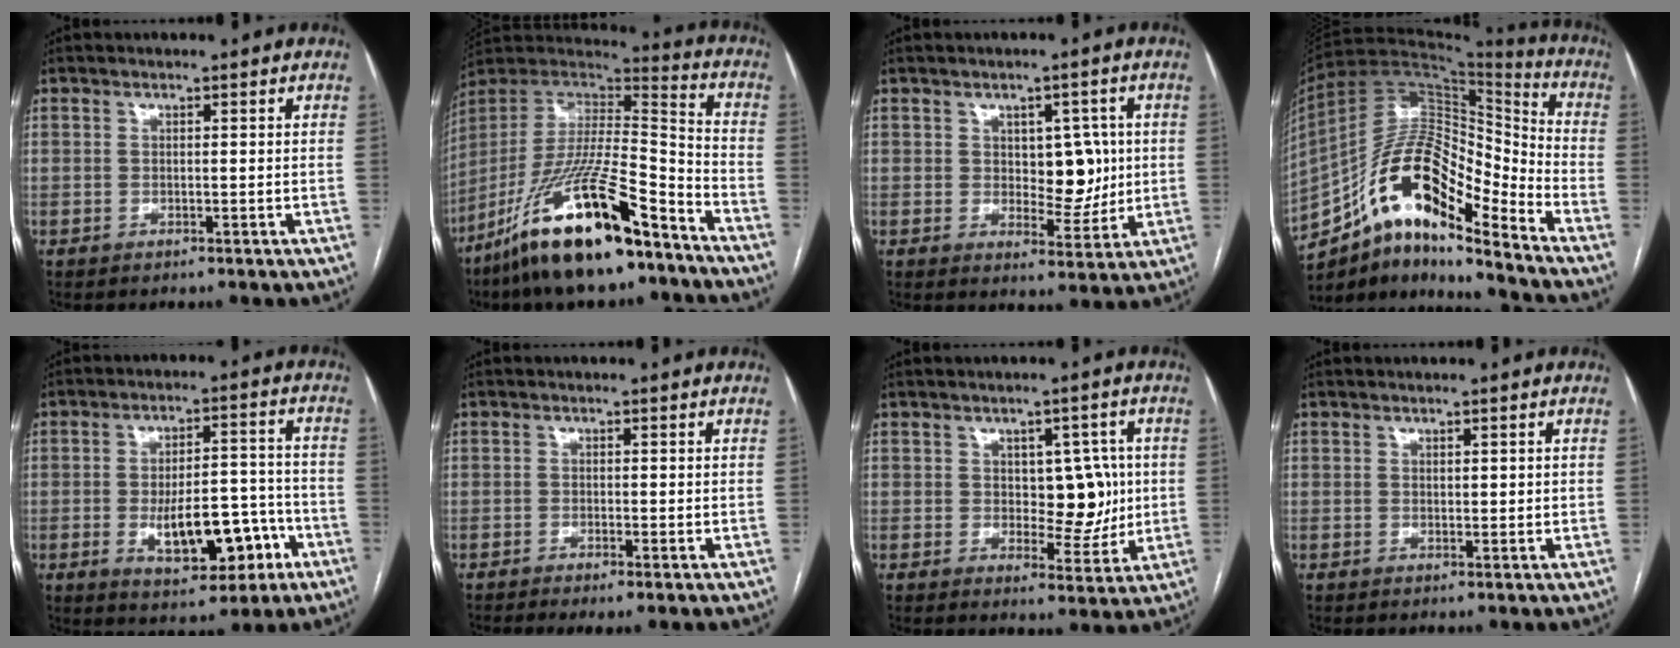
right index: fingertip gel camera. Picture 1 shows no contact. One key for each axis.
{"total": 22.9, "fx": -15.7, "fy": 3.8, "fz": 16.2, "tx": -0.308, "ty": -0.022, "tz": -0.282}
{"total": 6.7, "fx": 0.9, "fy": 3.9, "fz": 5.4, "tx": -0.065, "ty": 0.007, "tz": 0.023}
{"total": 17.3, "fx": -10.9, "fy": 4.8, "fz": 12.5, "tx": -0.228, "ty": 0.049, "tz": -0.187}
{"total": 12.4, "fx": -4.4, "fy": 5.0, "fz": 10.4, "tx": -0.154, "ty": 0.019, "tz": -0.055}
{"total": 2.4, "fx": -1.2, "fy": 0.4, "fz": 2.0, "tx": -0.036, "ty": -0.006, "tz": -0.020}
{"total": 7.4, "fx": 0.6, "fy": 4.3, "fz": 6.0, "tx": -0.068, "ty": 0.012, "tz": 0.021}
{"total": 1.1, "fx": 0.5, "fy": 0.5, "fz": 0.9, "tx": -0.012, "ty": -0.003, "tz": 0.007}